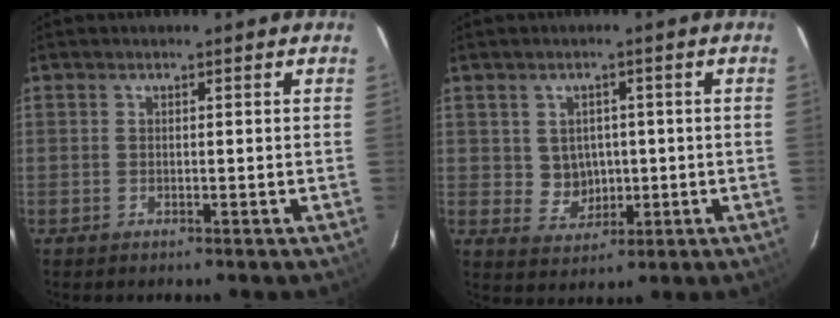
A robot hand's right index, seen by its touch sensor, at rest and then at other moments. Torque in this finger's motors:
{"motor_torque": [-0.02, 0.03, -0.01, -0.01]}